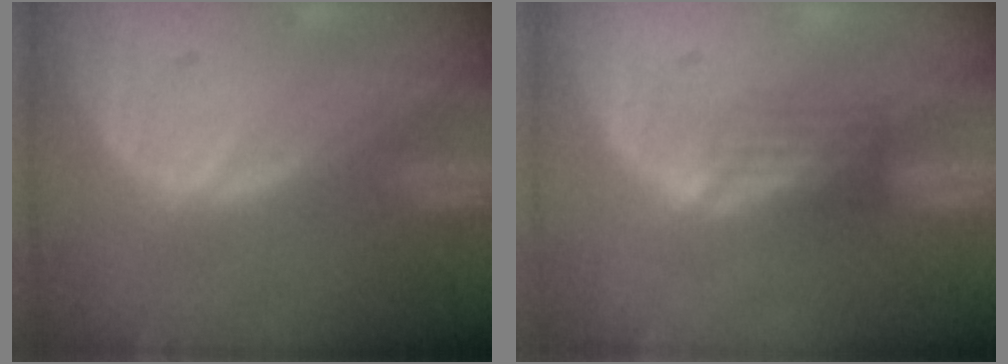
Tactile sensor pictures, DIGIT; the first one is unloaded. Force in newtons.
{"total": 2.8, "press": 2.5, "slide": 1.4}